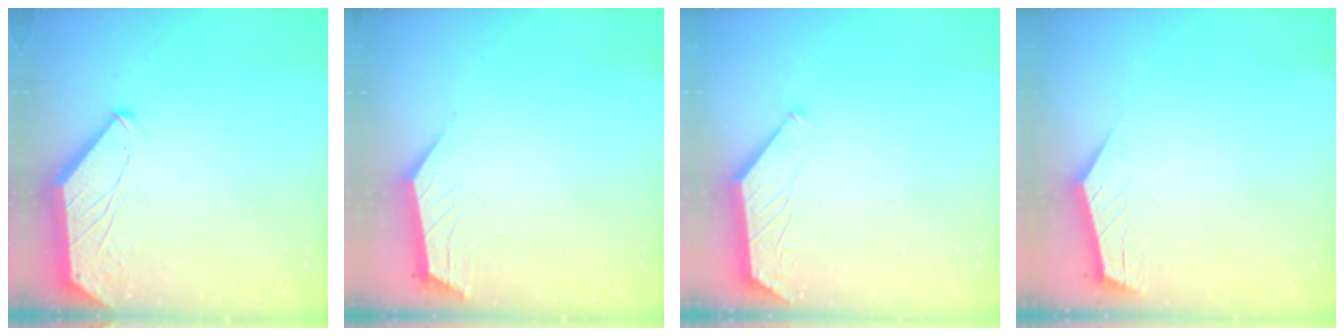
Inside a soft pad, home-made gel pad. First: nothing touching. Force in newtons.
{"total": 1.8, "press": 1.7, "slide": 0.4}
{"total": 1.1, "press": 1.0, "slide": 0.3}
{"total": 1.7, "press": 1.7, "slide": 0.1}